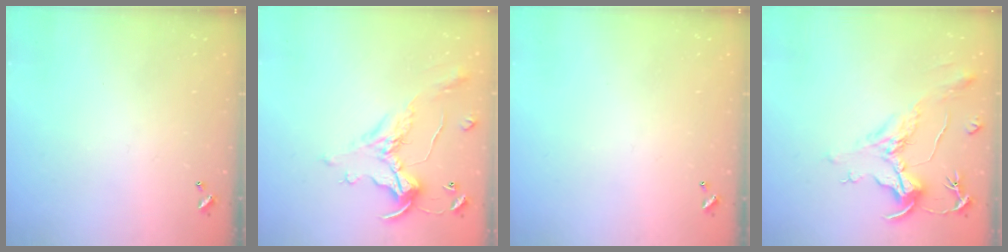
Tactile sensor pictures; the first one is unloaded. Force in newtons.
{"total": 1.8, "press": 1.5, "slide": 1.1}
{"total": 0.0}
{"total": 2.1, "press": 1.6, "slide": 1.3}